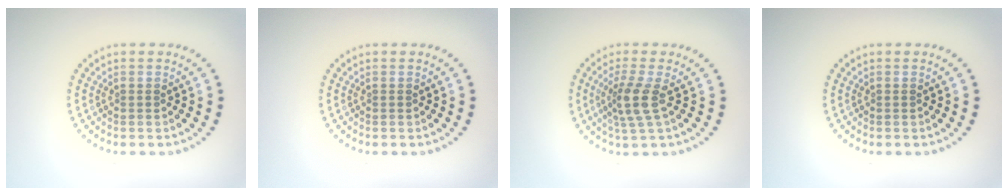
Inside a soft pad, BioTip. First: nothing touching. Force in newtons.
{"total": 0.0}
{"total": 3.0, "press": 2.3, "slide": 1.9}
{"total": 0.0}